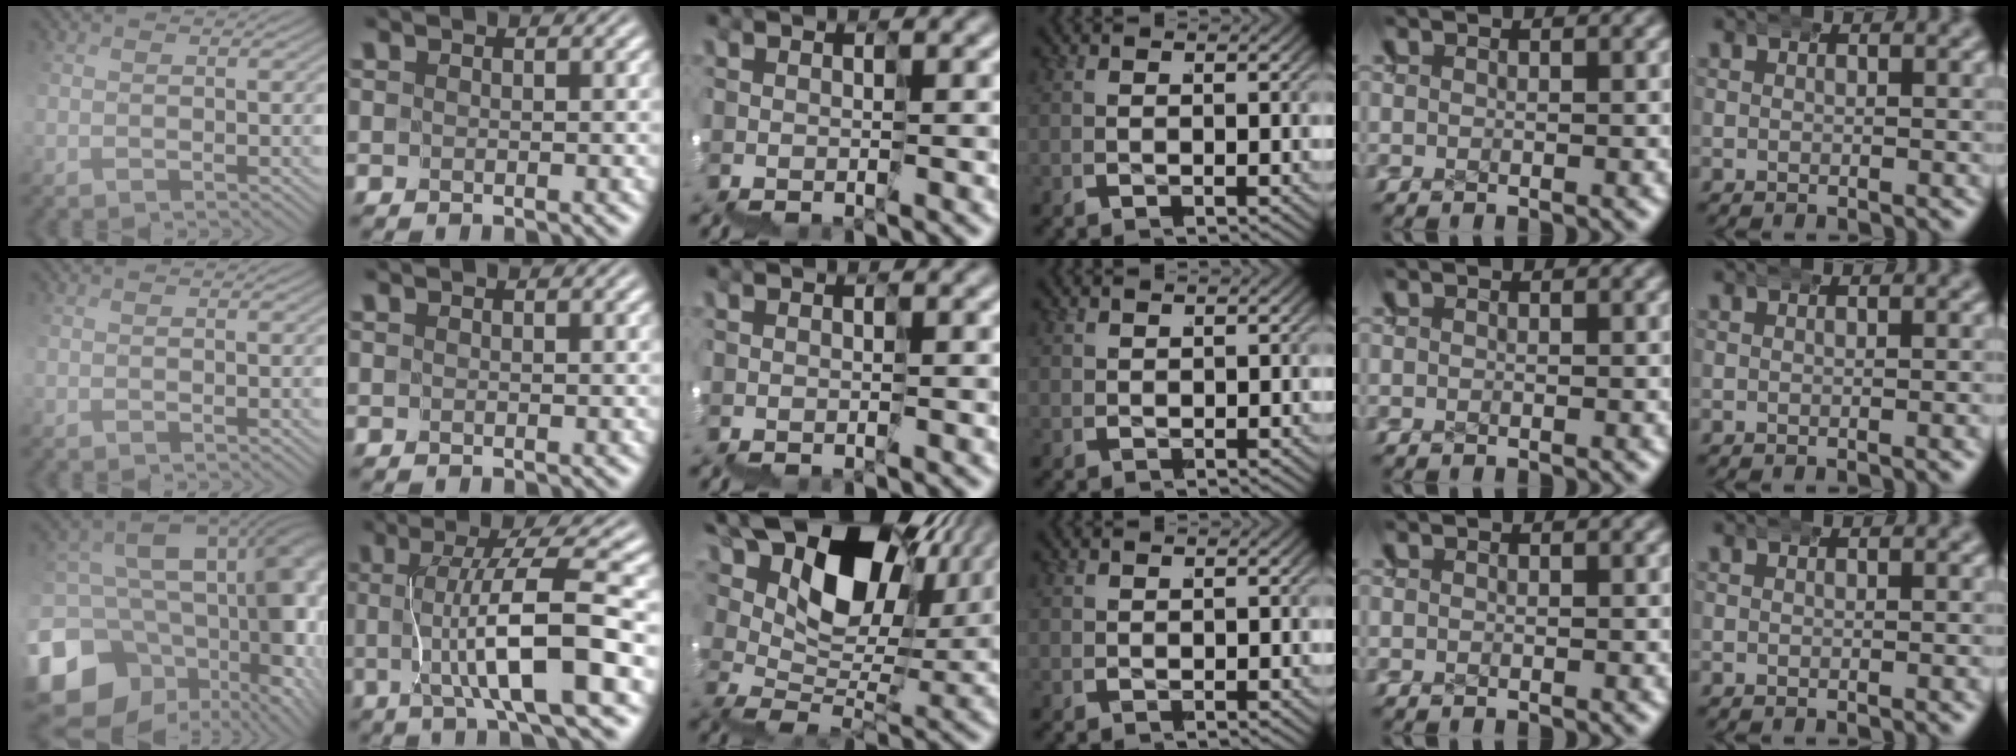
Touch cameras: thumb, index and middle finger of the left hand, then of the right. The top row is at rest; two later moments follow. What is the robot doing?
{"motion": "wrap", "object": "ethernet cable"}